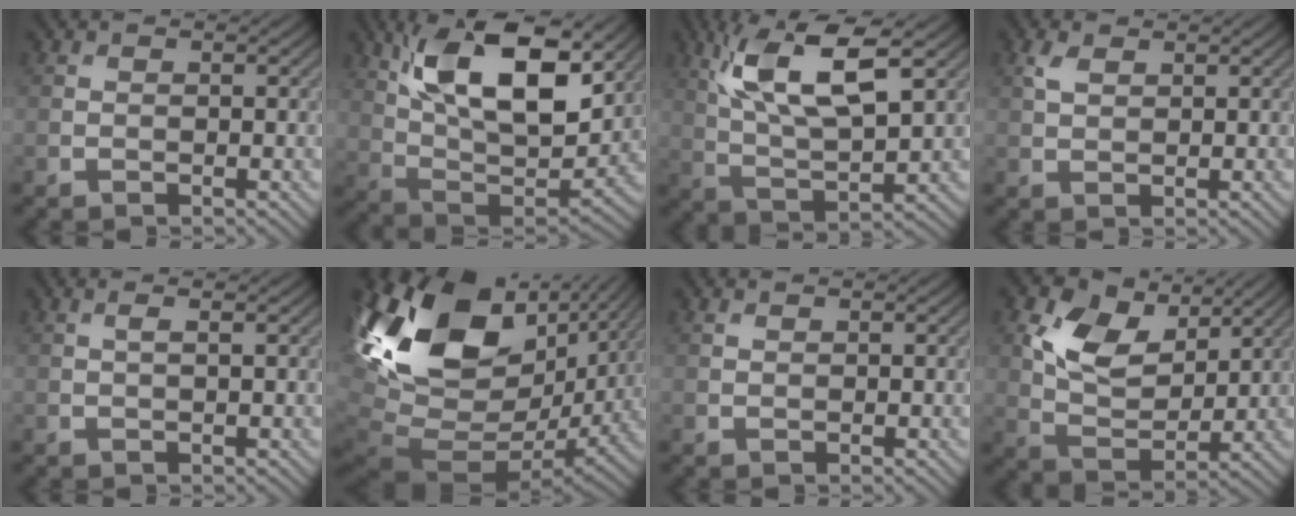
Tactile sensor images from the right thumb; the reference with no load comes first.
{"total": 16.7, "force": [7.8, 7.8, 12.5], "torque": [-0.246, -0.001, 0.136]}
{"total": 12.5, "force": [5.3, 4.4, 10.5], "torque": [-0.216, 0.009, 0.100]}
{"total": 2.3, "force": [1.2, 1.3, 1.5], "torque": [-0.042, 0.004, 0.026]}
{"total": 1.1, "force": [0.4, 0.1, 1.0], "torque": [-0.022, 0.005, 0.007]}
{"total": 20.8, "force": [4.6, 13.3, 15.3], "torque": [-0.323, -0.032, 0.129]}
{"total": 0.6, "force": [0.5, 0.2, 0.2], "torque": [-0.007, 0.001, 0.013]}
{"total": 10.3, "force": [4.7, 6.2, 6.7], "torque": [-0.145, 0.006, 0.084]}